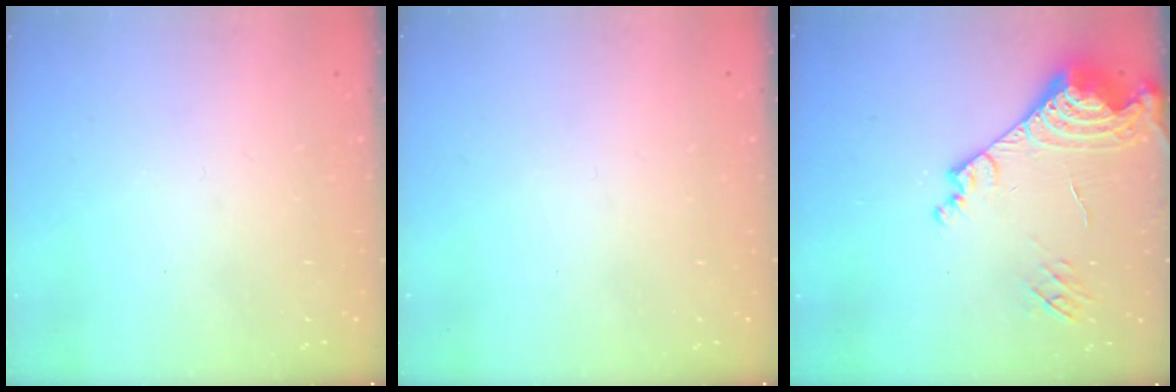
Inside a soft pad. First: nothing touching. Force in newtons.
{"total": 0.0}
{"total": 17.7, "press": 17.6, "slide": 2.2}